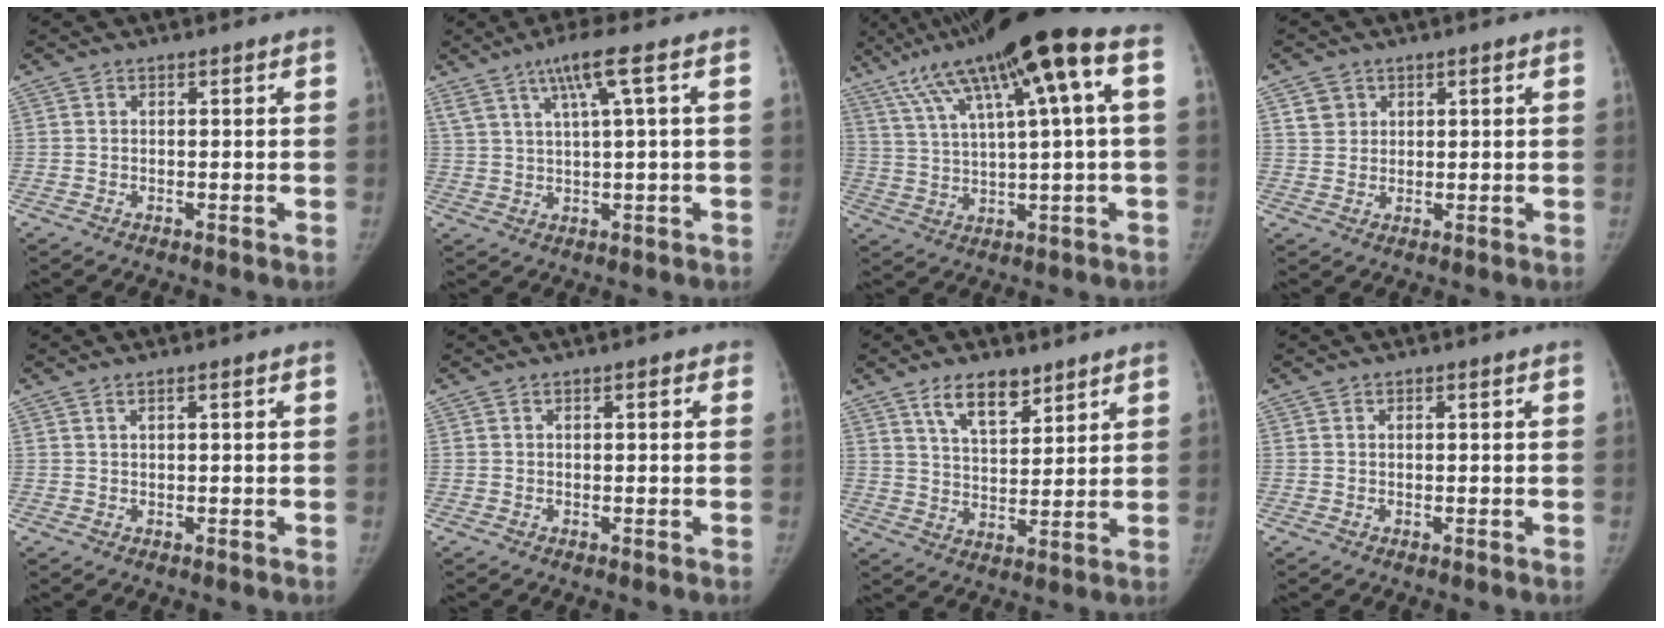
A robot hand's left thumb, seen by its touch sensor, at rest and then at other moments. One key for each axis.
{"total": 6.7, "fx": 3.2, "fy": -0.3, "fz": 5.9, "tx": -0.116, "ty": -0.002, "tz": 0.065}
{"total": 19.4, "fx": 7.9, "fy": 2.8, "fz": 17.5, "tx": -0.302, "ty": 0.023, "tz": 0.136}
{"total": 3.1, "fx": 1.5, "fy": 2.8, "fz": 0.2, "tx": 0.014, "ty": -0.008, "tz": 0.026}
{"total": 0.0}
{"total": 1.3, "fx": 0.5, "fy": 0.6, "fz": 1.1, "tx": -0.008, "ty": 0.003, "tz": 0.003}
{"total": 8.7, "fx": 5.9, "fy": 3.9, "fz": 5.1, "tx": -0.064, "ty": -0.039, "tz": 0.107}
{"total": 0.0}